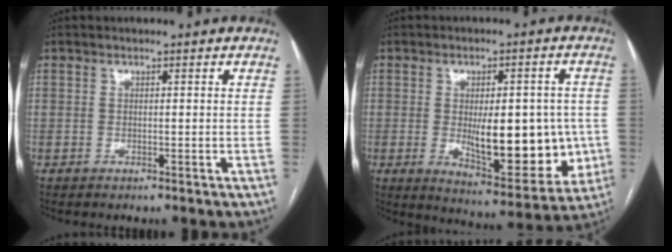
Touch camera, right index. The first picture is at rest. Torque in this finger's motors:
{"motor_torque": [2.14, 0.00, 0.58, 0.16]}